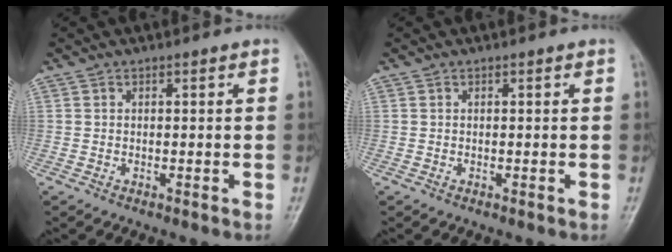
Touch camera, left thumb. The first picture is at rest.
{"total": 0.0}